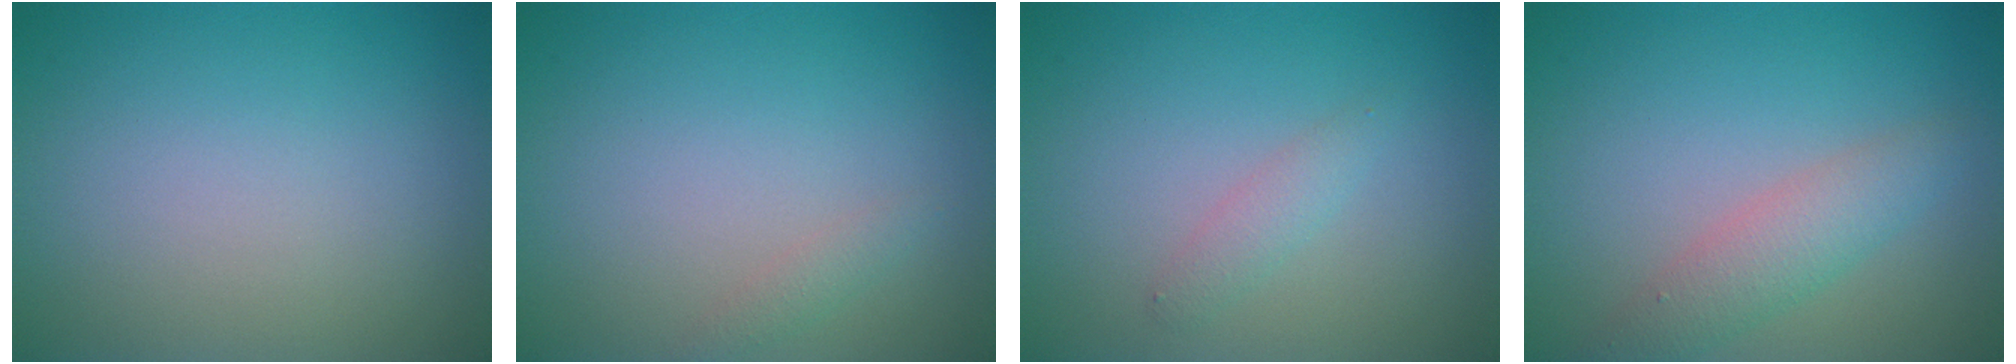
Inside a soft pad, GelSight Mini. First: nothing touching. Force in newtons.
{"total": 0.9, "press": 0.9, "slide": 0.0}
{"total": 1.3, "press": 1.3, "slide": 0.0}
{"total": 3.0, "press": 3.0, "slide": 0.1}